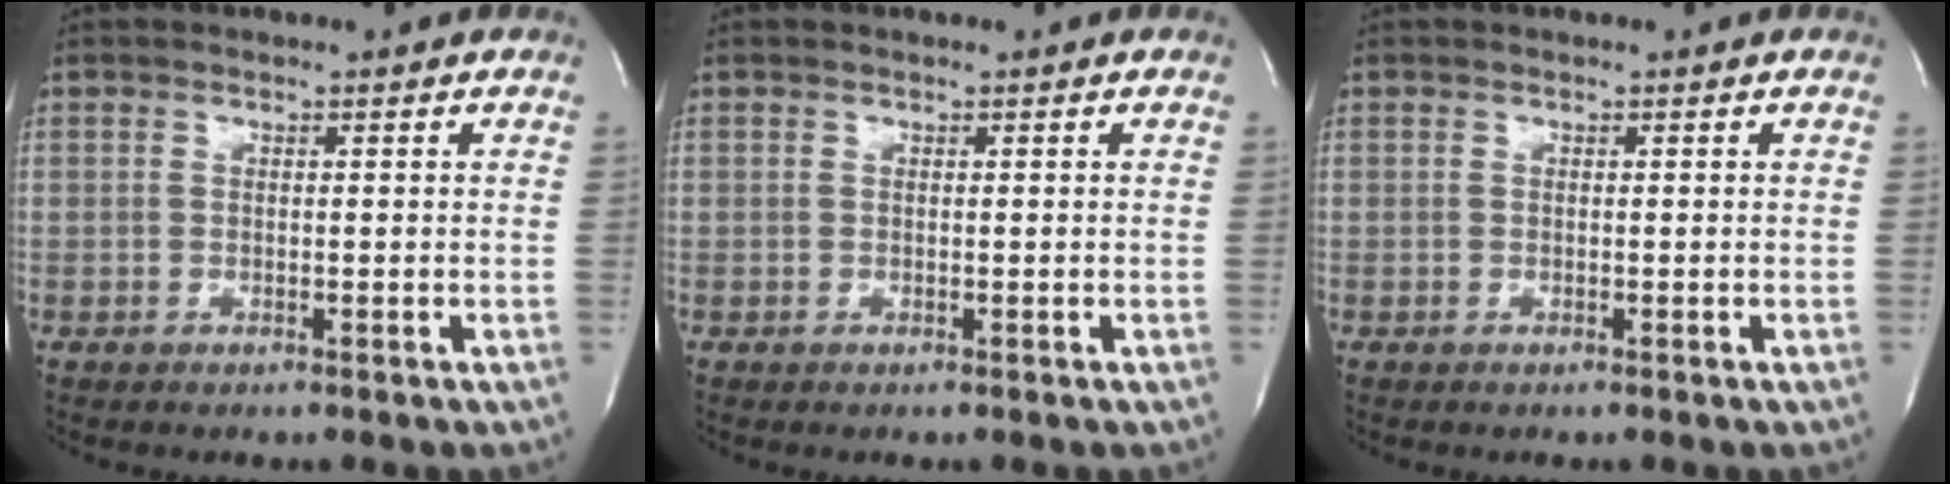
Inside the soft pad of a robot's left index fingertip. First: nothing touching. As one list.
[{"total": 0.0}, {"total": 0.0}]